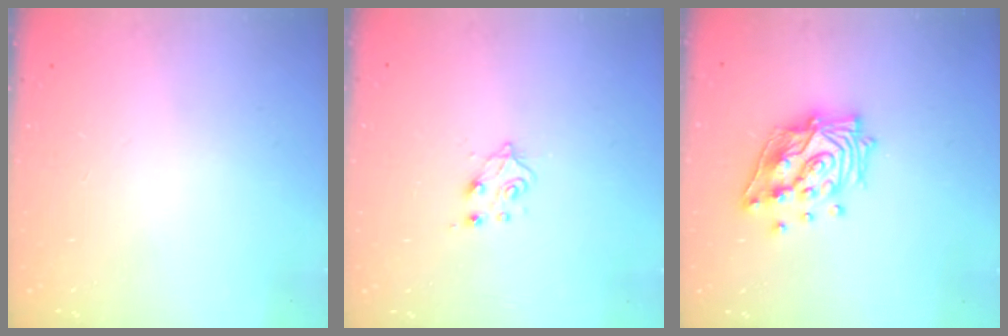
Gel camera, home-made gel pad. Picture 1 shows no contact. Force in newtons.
{"total": 5.5, "press": 5.4, "slide": 0.6}
{"total": 16.7, "press": 16.7, "slide": 1.2}